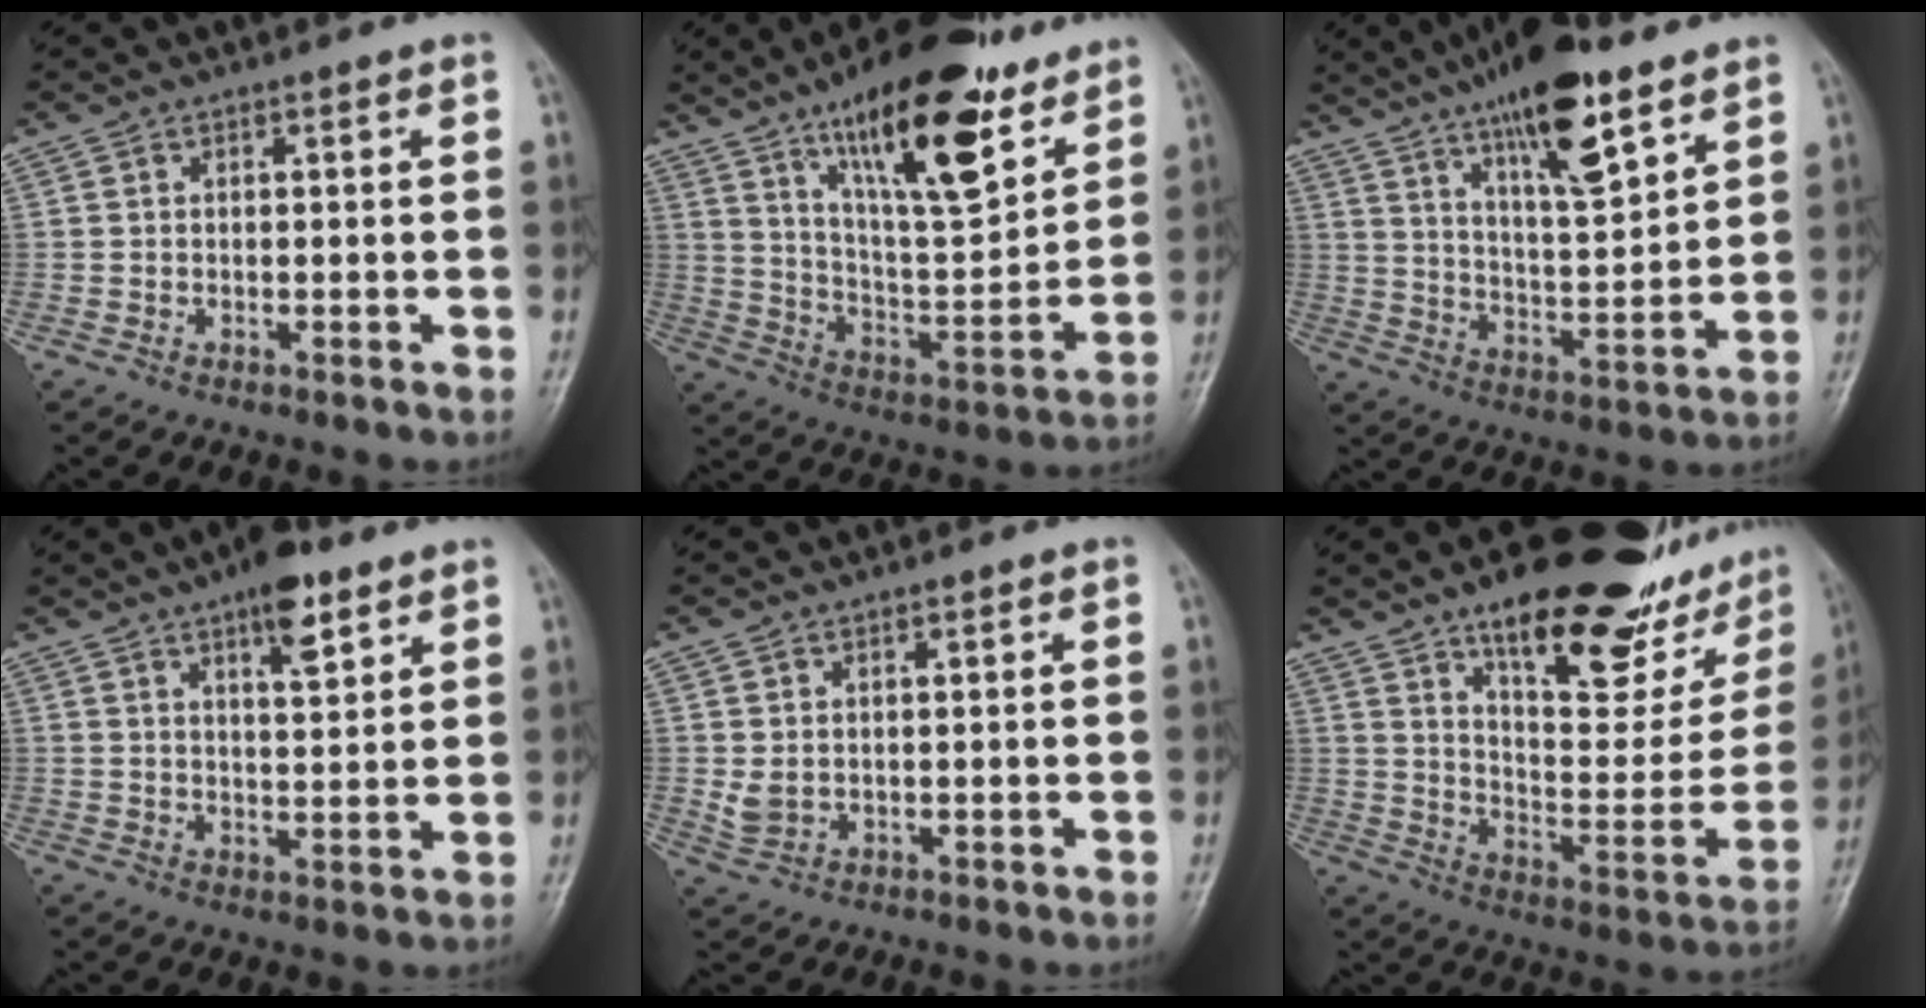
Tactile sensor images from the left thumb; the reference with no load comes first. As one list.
[{"total": 22.2, "force": [13.6, 7.2, 15.9], "torque": [-0.221, -0.067, 0.229]}, {"total": 17.2, "force": [10.9, 4.8, 12.4], "torque": [-0.183, -0.051, 0.187]}, {"total": 8.1, "force": [5.0, 2.8, 5.8], "torque": [-0.073, -0.025, 0.073]}, {"total": 3.1, "force": [0.8, 2.1, 2.2], "torque": [-0.040, -0.004, 0.023]}, {"total": 28.6, "force": [18.0, 10.4, 19.7], "torque": [-0.226, -0.065, 0.270]}]